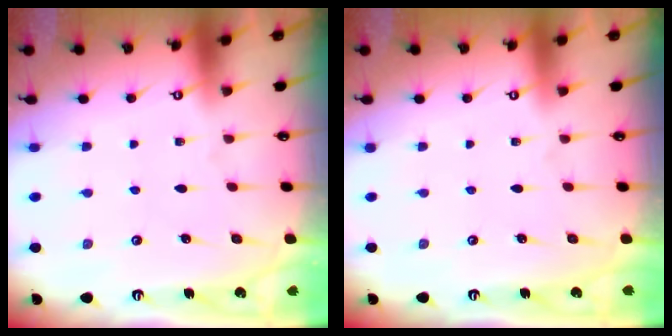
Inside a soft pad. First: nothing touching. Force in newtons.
{"total": 0.0}